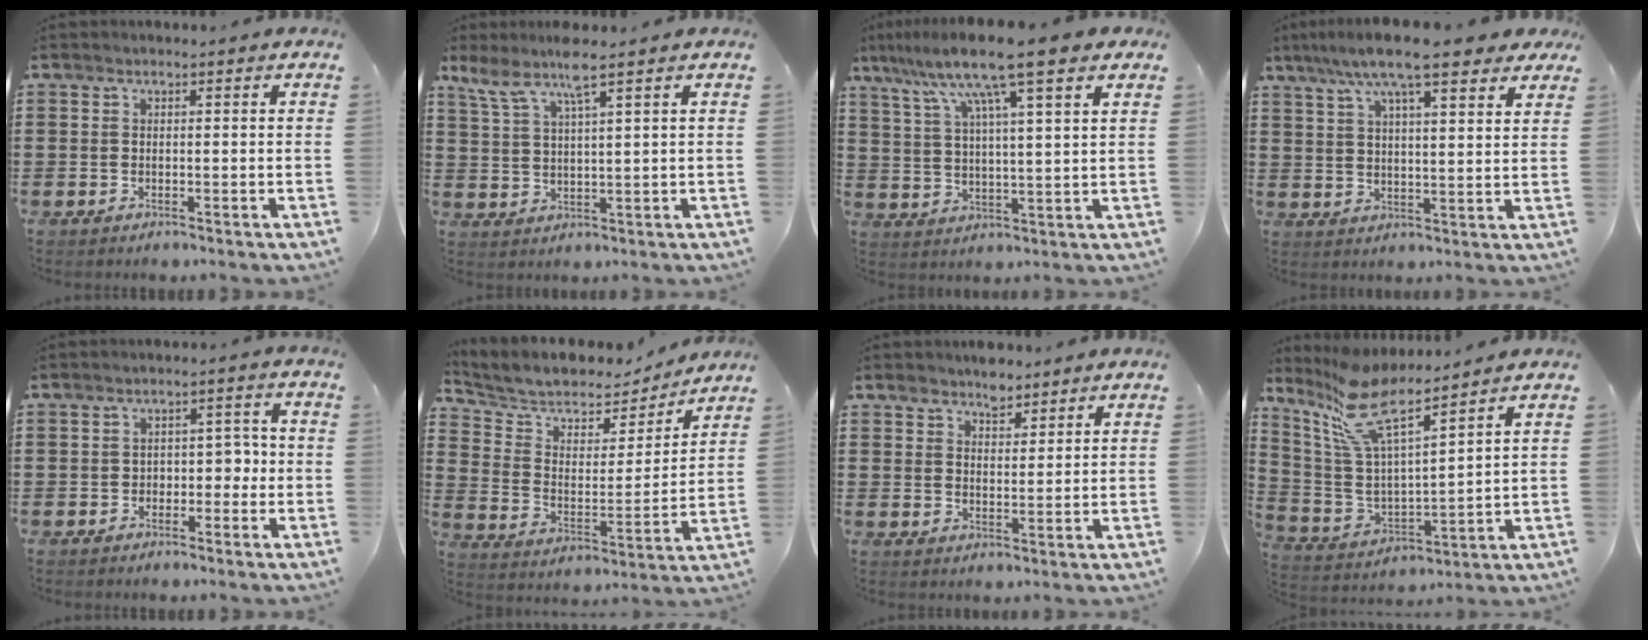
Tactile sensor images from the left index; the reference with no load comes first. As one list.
[{"total": 6.3, "force": [4.3, 0.6, 4.6], "torque": [-0.103, -0.007, 0.074]}, {"total": 11.5, "force": [8.1, 0.4, 8.1], "torque": [-0.174, -0.023, 0.133]}, {"total": 10.4, "force": [7.9, 1.8, 6.6], "torque": [-0.142, -0.012, 0.138]}, {"total": 3.1, "force": [-1.0, 2.3, 1.8], "torque": [-0.033, 0.006, -0.029]}, {"total": 5.9, "force": [5.1, 2.6, 1.4], "torque": [-0.064, -0.035, 0.084]}, {"total": 3.7, "force": [3.1, 1.8, 1.0], "torque": [-0.012, -0.002, 0.056]}, {"total": 9.7, "force": [7.6, 1.4, 5.9], "torque": [-0.150, -0.042, 0.129]}]